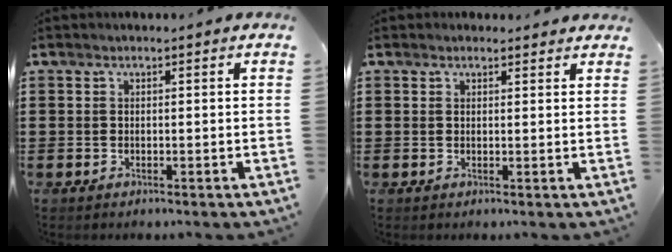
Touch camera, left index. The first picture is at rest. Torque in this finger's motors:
{"motor_torque": [2.14, 0.00, 0.36, 0.00]}